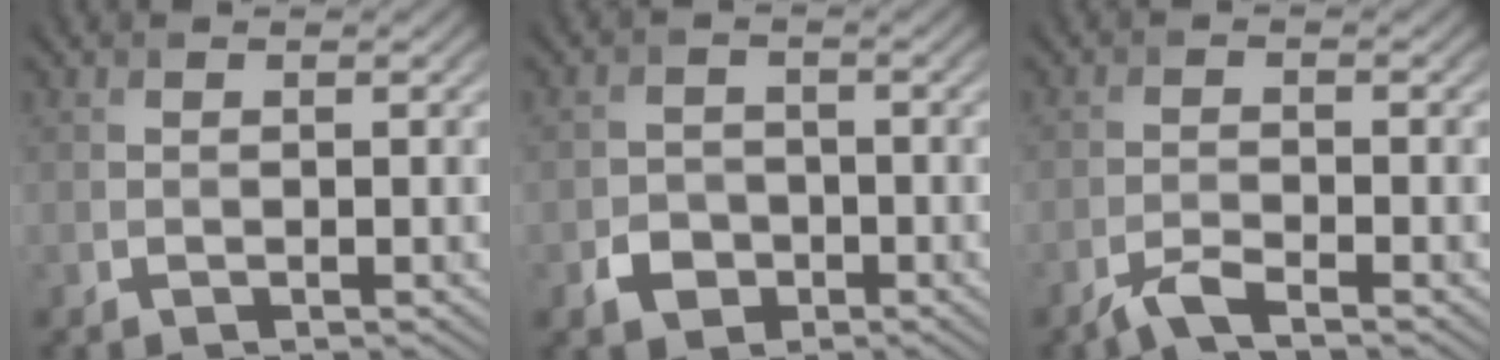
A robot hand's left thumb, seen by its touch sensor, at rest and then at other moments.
{"total": 3.2, "force": [-1.6, 2.6, 1.1], "torque": [-0.019, -0.003, -0.032]}
{"total": 2.6, "force": [-2.1, 0.3, 1.6], "torque": [-0.034, 0.001, -0.052]}